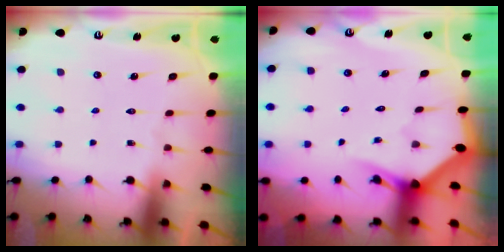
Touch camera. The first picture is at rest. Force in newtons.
{"total": 2.9, "press": 2.9, "slide": 0.2}